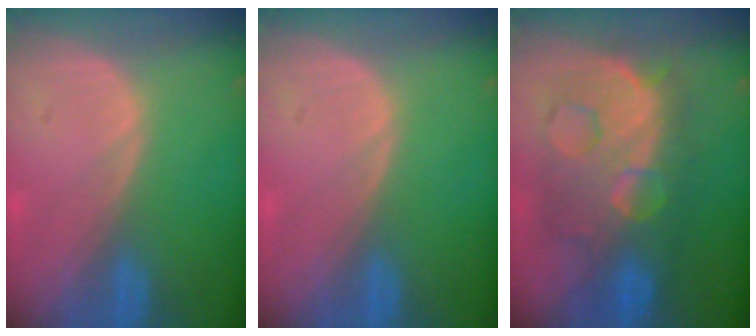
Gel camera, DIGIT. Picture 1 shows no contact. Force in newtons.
{"total": 0.0}
{"total": 12.1, "press": 12.0, "slide": 1.4}